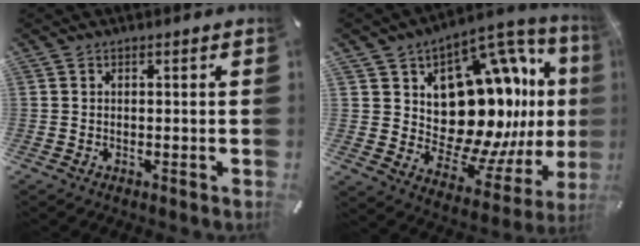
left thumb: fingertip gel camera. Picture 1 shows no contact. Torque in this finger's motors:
{"motor_torque": [2.50, 2.50, 0.82, 0.26, 0.14]}